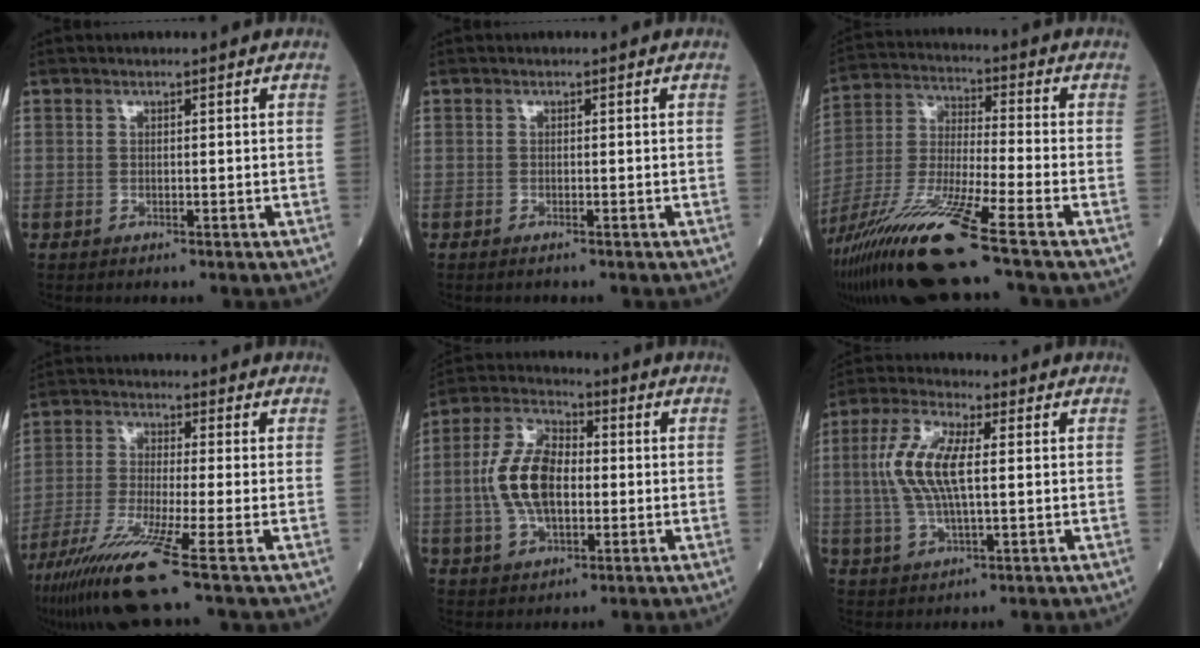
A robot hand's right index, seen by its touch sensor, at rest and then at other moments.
{"total": 0.5, "force": [-0.4, 0.0, 0.3], "torque": [-0.007, -0.002, -0.009]}
{"total": 16.6, "force": [-11.1, -0.6, 12.3], "torque": [-0.269, -0.039, -0.211]}
{"total": 11.0, "force": [-6.7, -1.3, 8.6], "torque": [-0.172, -0.037, -0.126]}
{"total": 11.0, "force": [-0.5, 5.7, 9.3], "torque": [-0.202, 0.020, -0.008]}
{"total": 9.4, "force": [1.1, 2.6, 9.0], "torque": [-0.199, 0.010, 0.020]}